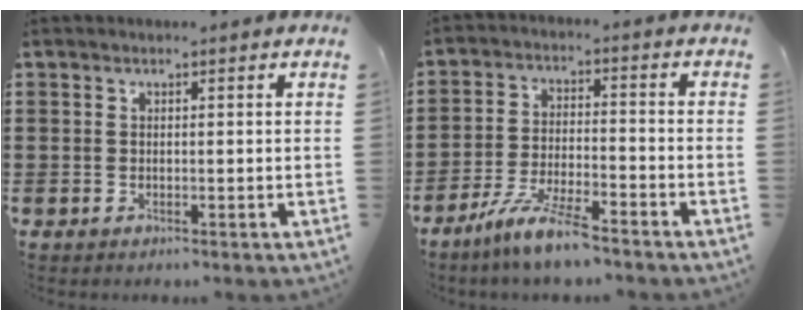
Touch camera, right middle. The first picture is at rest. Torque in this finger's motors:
{"motor_torque": [2.14, 0.00, 0.42, 0.13]}